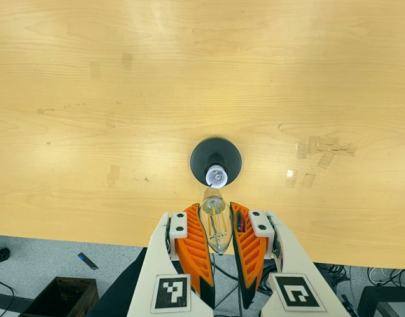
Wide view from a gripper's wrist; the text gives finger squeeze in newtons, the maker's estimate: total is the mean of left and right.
{"total": 21.6, "left": 26.9, "right": 16.2}